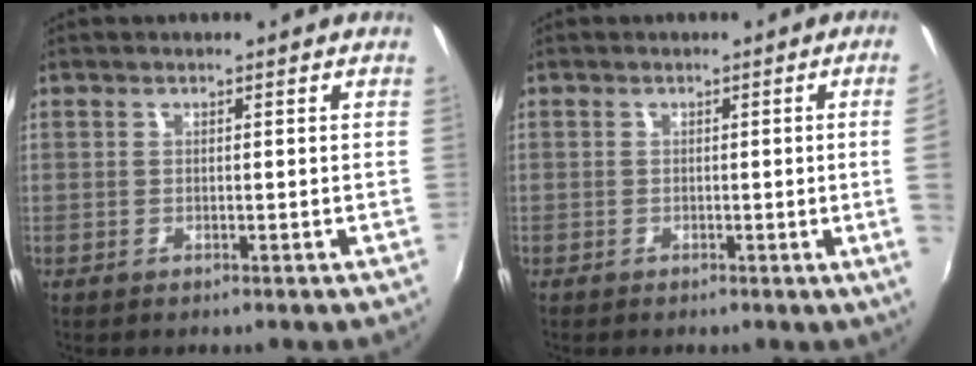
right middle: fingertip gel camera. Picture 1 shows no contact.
{"total": 3.6, "force": [0.0, -1.8, 3.1], "torque": [-0.052, -0.010, 0.005]}